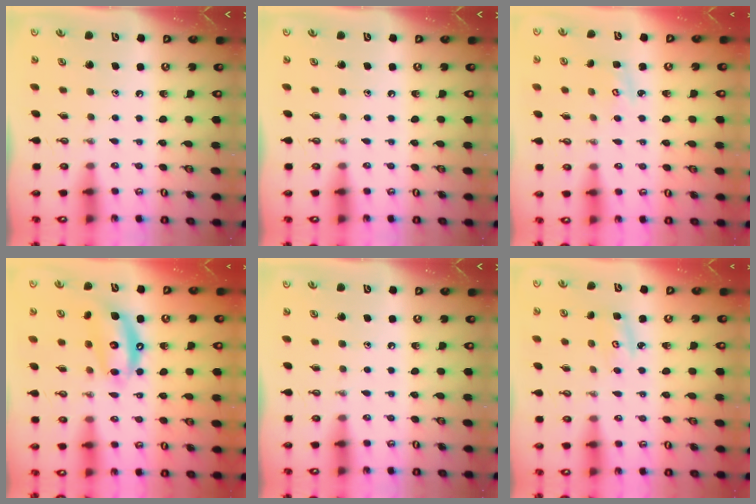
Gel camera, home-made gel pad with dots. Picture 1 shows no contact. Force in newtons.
{"total": 0.0}
{"total": 2.6, "press": 2.6, "slide": 0.3}
{"total": 10.7, "press": 10.7, "slide": 0.9}
{"total": 0.0}
{"total": 2.8, "press": 2.8, "slide": 0.3}